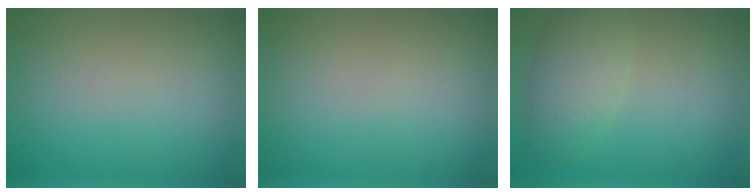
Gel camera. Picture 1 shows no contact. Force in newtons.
{"total": 0.0}
{"total": 3.7, "press": 3.7, "slide": 0.2}